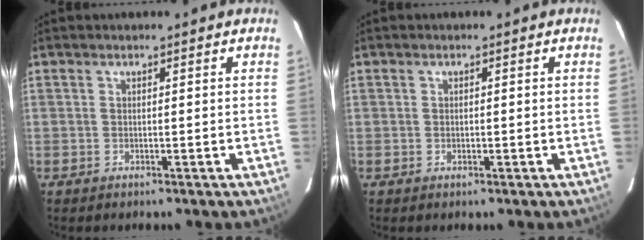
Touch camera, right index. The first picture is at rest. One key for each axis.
{"total": 0.8, "fx": -0.1, "fy": 0.8, "fz": 0.3, "tx": -0.003, "ty": 0.000, "tz": -0.003}